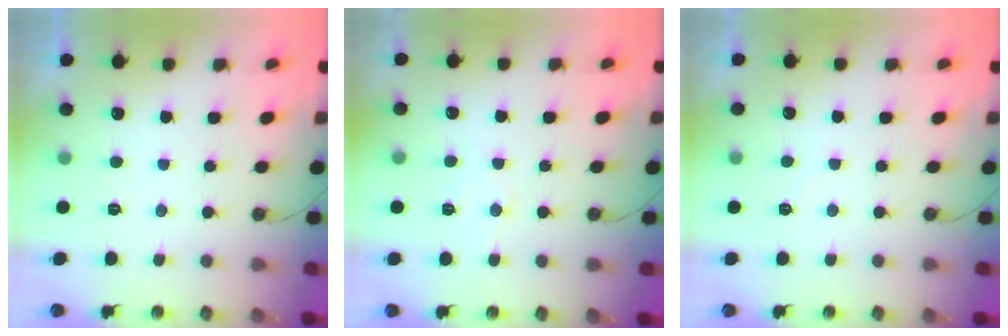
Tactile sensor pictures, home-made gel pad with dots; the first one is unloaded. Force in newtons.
{"total": 6.5, "press": 6.5, "slide": 0.8}
{"total": 2.4, "press": 2.4, "slide": 0.4}